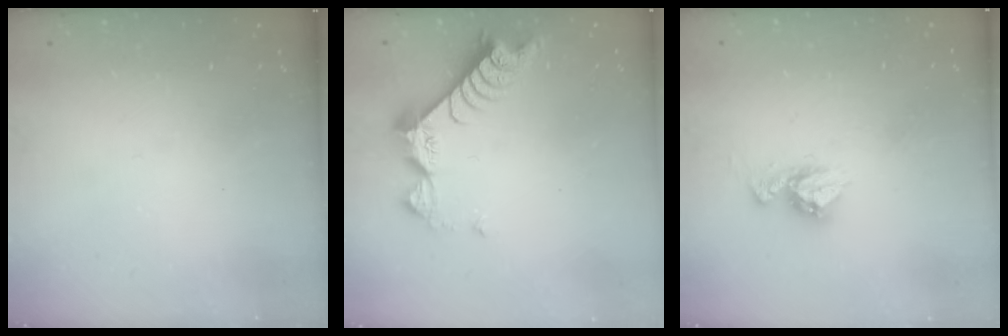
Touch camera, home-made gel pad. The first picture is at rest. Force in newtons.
{"total": 9.1, "press": 9.1, "slide": 0.6}
{"total": 8.7, "press": 8.6, "slide": 0.7}